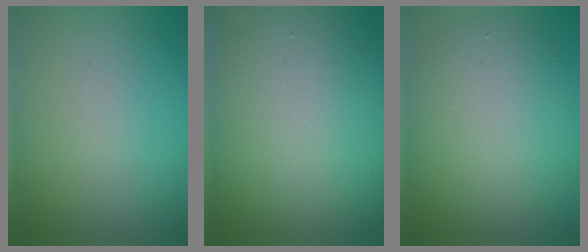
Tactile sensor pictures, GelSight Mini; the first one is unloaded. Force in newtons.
{"total": 18.3, "press": 18.3, "slide": 1.0}
{"total": 6.3, "press": 6.3, "slide": 0.5}